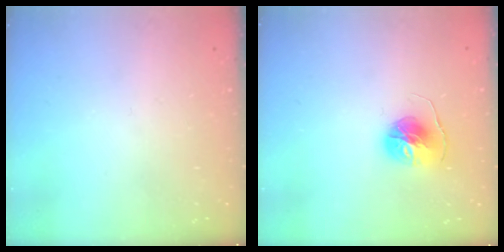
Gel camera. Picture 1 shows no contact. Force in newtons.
{"total": 7.7, "press": 7.6, "slide": 0.6}